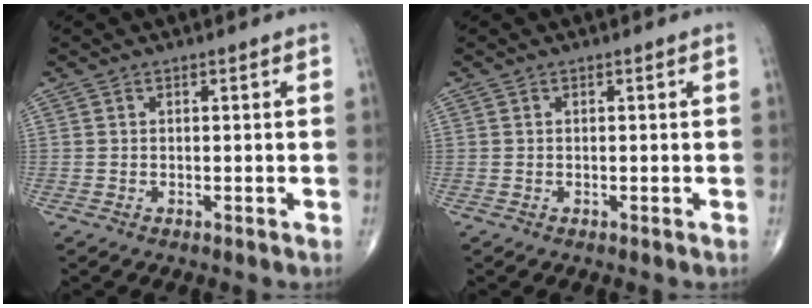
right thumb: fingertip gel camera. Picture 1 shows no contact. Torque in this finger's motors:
{"motor_torque": [0.06, 0.16, -0.16, -0.09, 0.02]}